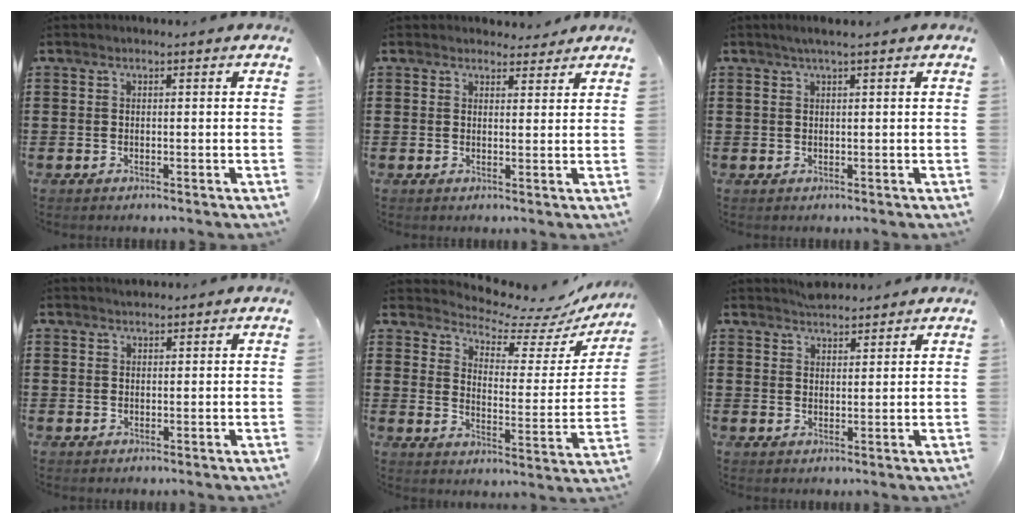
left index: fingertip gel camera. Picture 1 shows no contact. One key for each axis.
{"total": 2.7, "fx": 2.5, "fy": 1.0, "fz": 0.3, "tx": -0.004, "ty": -0.003, "tz": 0.045}
{"total": 1.6, "fx": 0.7, "fy": 0.0, "fz": 1.4, "tx": -0.026, "ty": 0.000, "tz": 0.013}
{"total": 1.4, "fx": 1.3, "fy": 0.7, "fz": -0.1, "tx": -0.001, "ty": 0.002, "tz": 0.026}
{"total": 5.7, "fx": 5.4, "fy": 0.9, "fz": 1.6, "tx": -0.046, "ty": -0.047, "tz": 0.087}
{"total": 2.9, "fx": 2.8, "fy": 0.7, "fz": -0.4, "tx": 0.000, "ty": -0.003, "tz": 0.057}